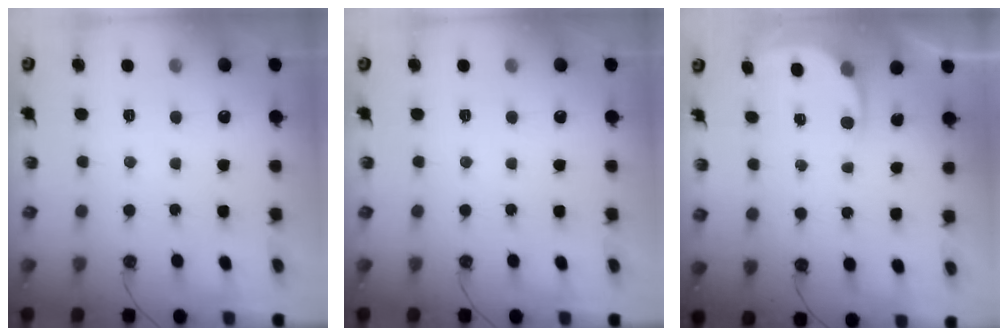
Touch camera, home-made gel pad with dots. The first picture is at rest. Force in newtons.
{"total": 0.0}
{"total": 3.8, "press": 3.8, "slide": 0.3}